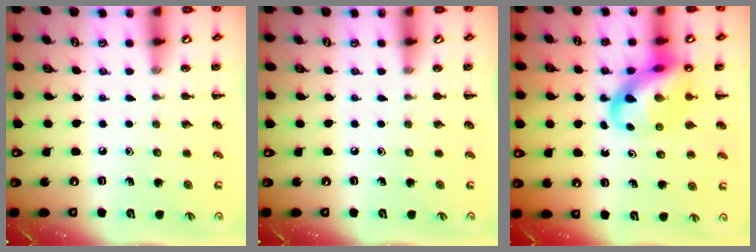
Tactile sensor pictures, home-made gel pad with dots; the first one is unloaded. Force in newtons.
{"total": 0.0}
{"total": 12.5, "press": 12.0, "slide": 3.3}